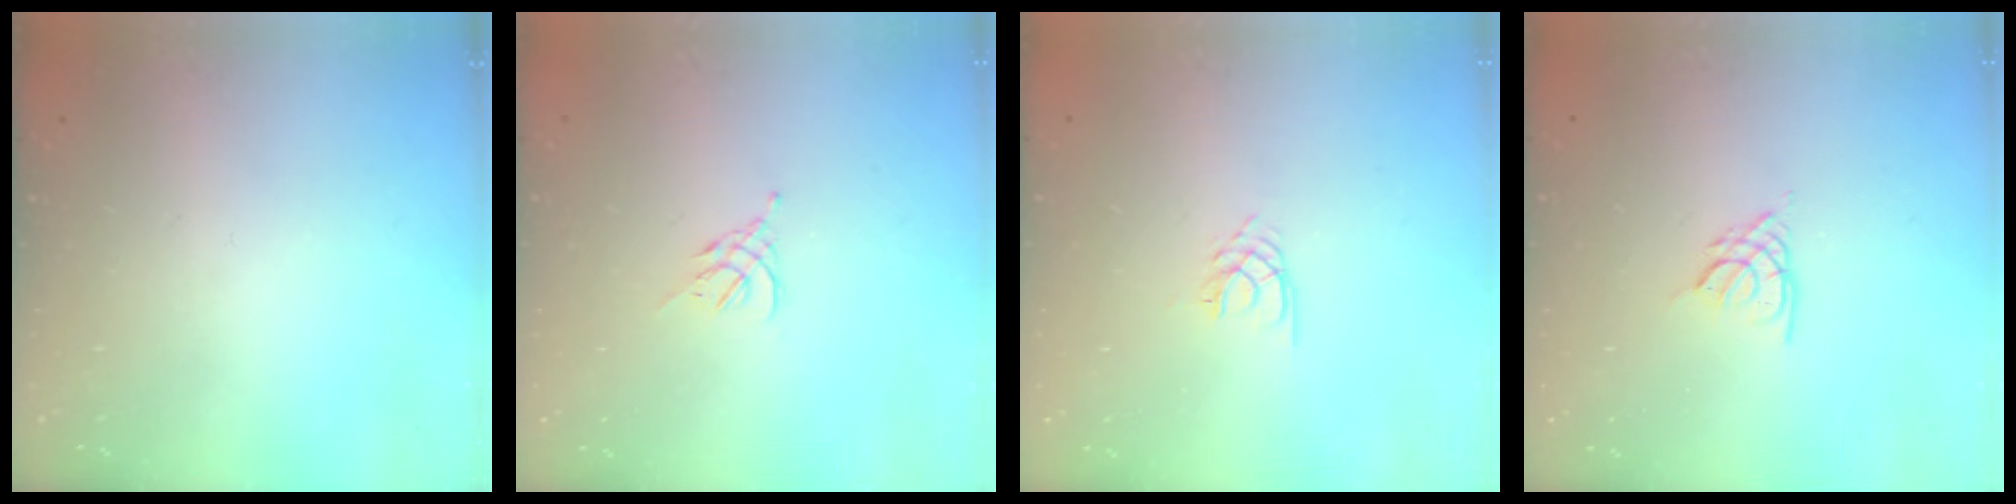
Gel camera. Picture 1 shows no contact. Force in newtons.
{"total": 2.6, "press": 2.5, "slide": 0.7}
{"total": 1.9, "press": 1.9, "slide": 0.2}
{"total": 2.6, "press": 2.6, "slide": 0.6}